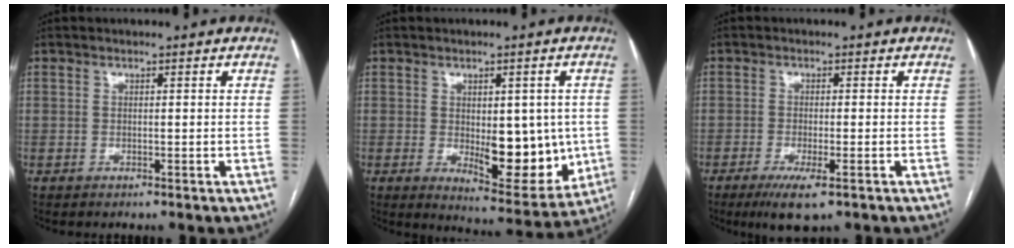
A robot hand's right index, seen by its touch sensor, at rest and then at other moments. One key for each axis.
{"total": 11.7, "fx": -1.0, "fy": 5.2, "fz": 10.4, "tx": -0.128, "ty": -0.011, "tz": 0.004}
{"total": 5.4, "fx": -3.1, "fy": 0.8, "fz": 4.3, "tx": -0.077, "ty": -0.014, "tz": -0.049}